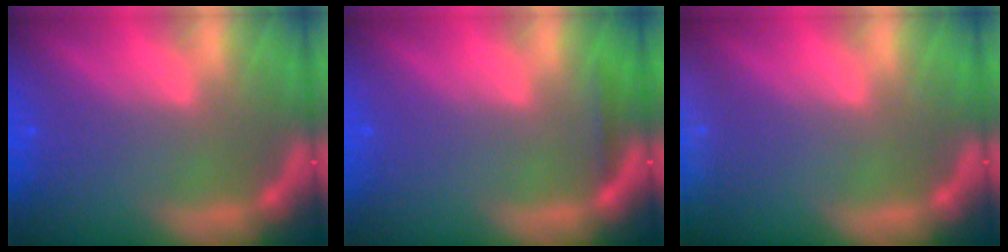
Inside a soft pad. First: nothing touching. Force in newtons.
{"total": 0.9}
{"total": 9.5}